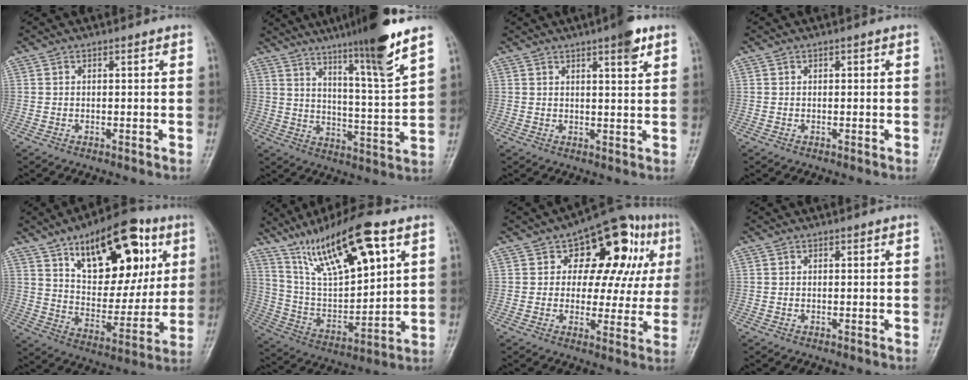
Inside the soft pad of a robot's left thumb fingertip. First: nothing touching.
{"total": 15.1, "force": [10.4, 0.0, 11.0], "torque": [-0.166, -0.058, 0.165]}
{"total": 5.1, "force": [3.0, 0.9, 4.0], "torque": [-0.050, -0.014, 0.039]}
{"total": 0.0}
{"total": 23.8, "force": [10.4, 12.2, 17.5], "torque": [-0.208, -0.029, 0.168]}
{"total": 19.9, "force": [10.8, 6.1, 15.6], "torque": [-0.247, -0.032, 0.209]}
{"total": 17.0, "force": [5.8, 10.3, 12.3], "torque": [-0.088, 0.010, 0.069]}
{"total": 0.0}